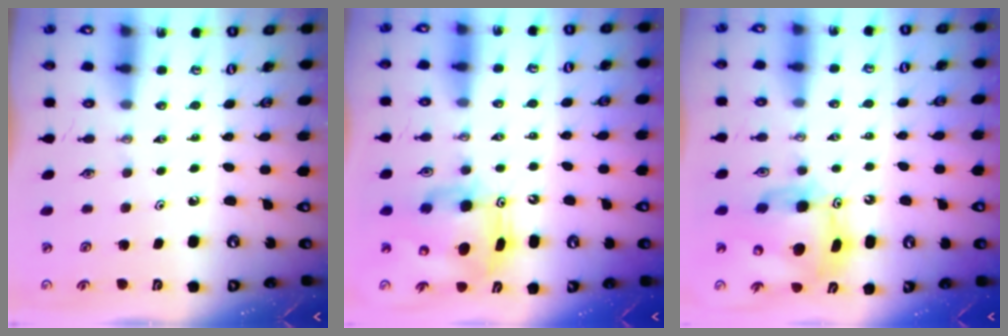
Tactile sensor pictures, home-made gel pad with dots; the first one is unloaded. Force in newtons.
{"total": 8.0, "press": 7.8, "slide": 1.7}
{"total": 12.6, "press": 12.5, "slide": 1.7}